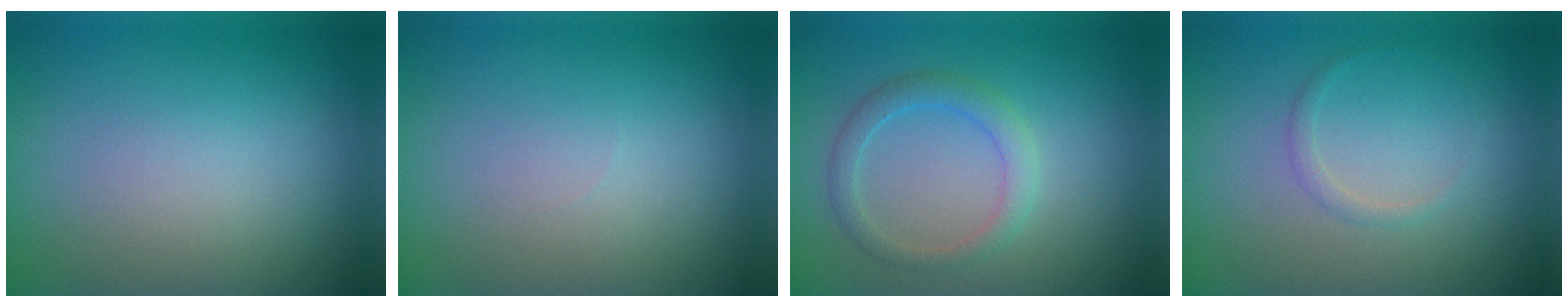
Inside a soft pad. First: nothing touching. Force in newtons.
{"total": 0.0}
{"total": 2.3, "press": 2.2, "slide": 0.1}
{"total": 1.0, "press": 1.0, "slide": 0.1}